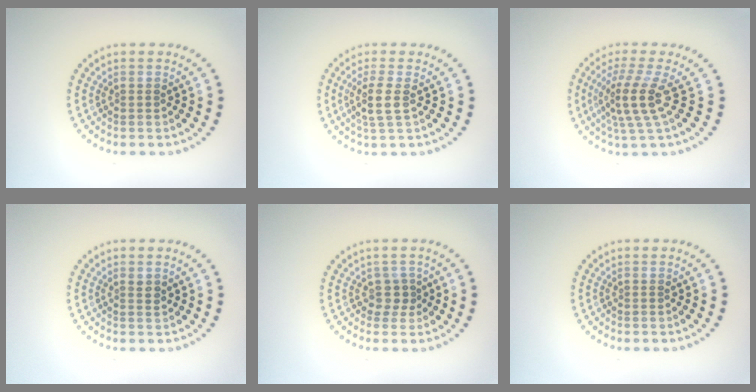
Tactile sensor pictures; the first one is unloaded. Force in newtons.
{"total": 2.4, "press": 2.0, "slide": 1.3}
{"total": 4.1, "press": 3.0, "slide": 2.8}
{"total": 1.0, "press": 0.8, "slide": 0.5}
{"total": 1.5, "press": 1.1, "slide": 1.0}
{"total": 0.0}